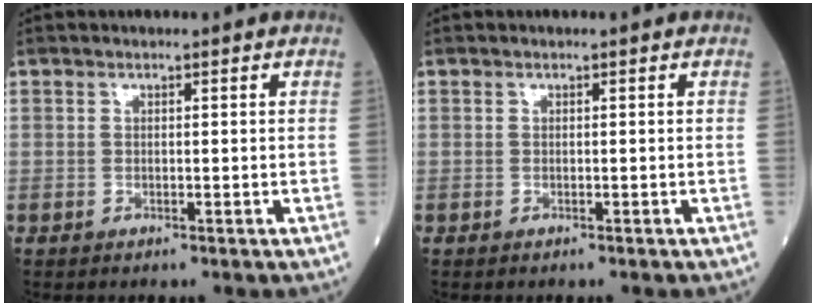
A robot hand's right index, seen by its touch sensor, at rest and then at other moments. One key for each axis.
{"total": 0.0}